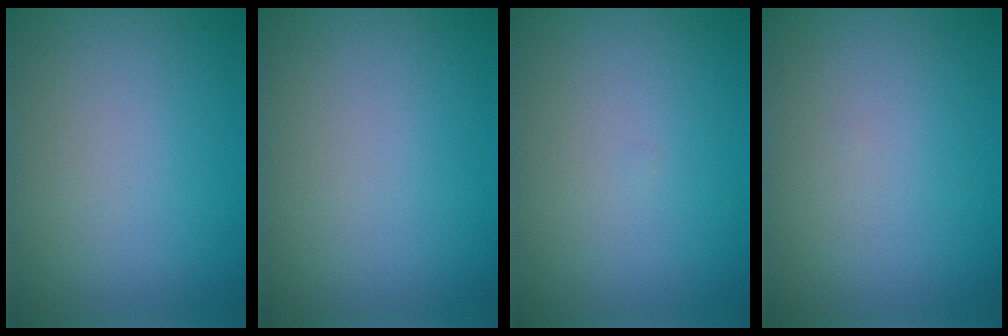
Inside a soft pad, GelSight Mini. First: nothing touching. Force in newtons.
{"total": 0.0}
{"total": 0.0}
{"total": 0.0}